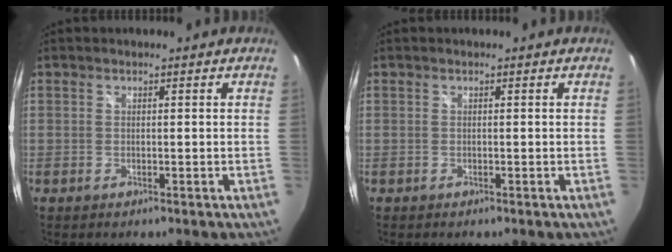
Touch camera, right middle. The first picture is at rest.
{"total": 0.0}